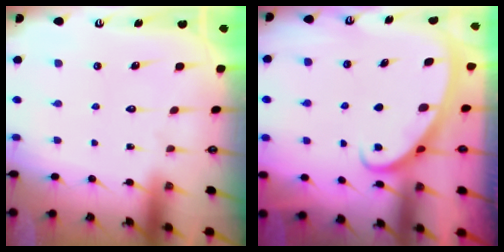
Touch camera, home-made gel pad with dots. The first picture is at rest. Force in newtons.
{"total": 2.6, "press": 2.6, "slide": 0.3}